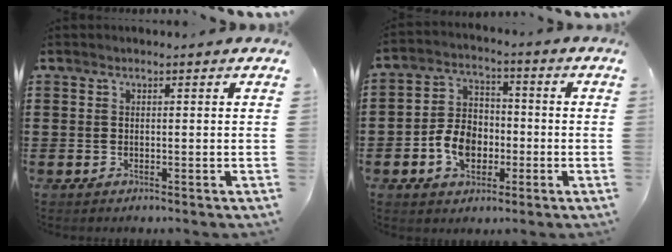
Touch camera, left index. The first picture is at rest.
{"total": 7.1, "force": [-2.5, 5.3, 4.1], "torque": [-0.105, 0.008, -0.051]}